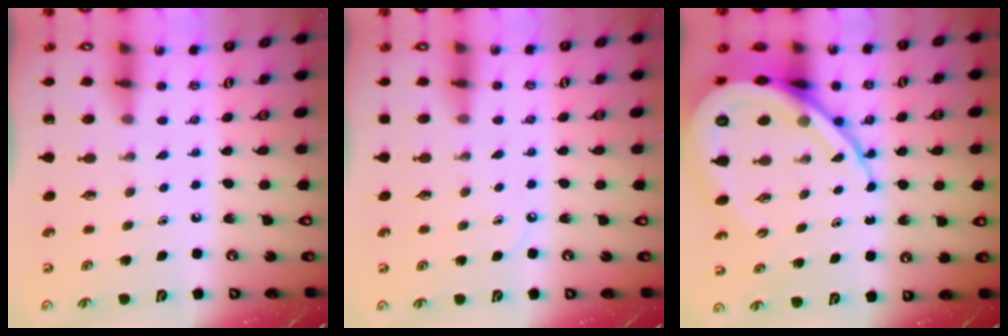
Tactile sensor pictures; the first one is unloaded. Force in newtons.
{"total": 2.5, "press": 2.5, "slide": 0.4}
{"total": 16.8, "press": 16.7, "slide": 1.9}